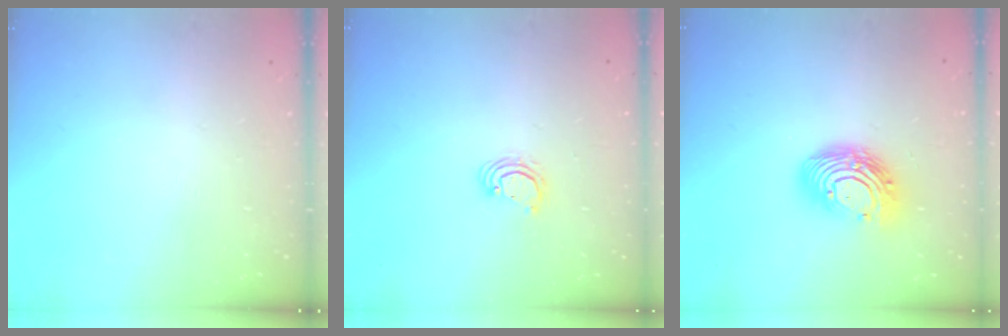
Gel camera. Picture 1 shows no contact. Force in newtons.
{"total": 3.3, "press": 3.3, "slide": 0.2}
{"total": 14.0, "press": 14.0, "slide": 1.1}